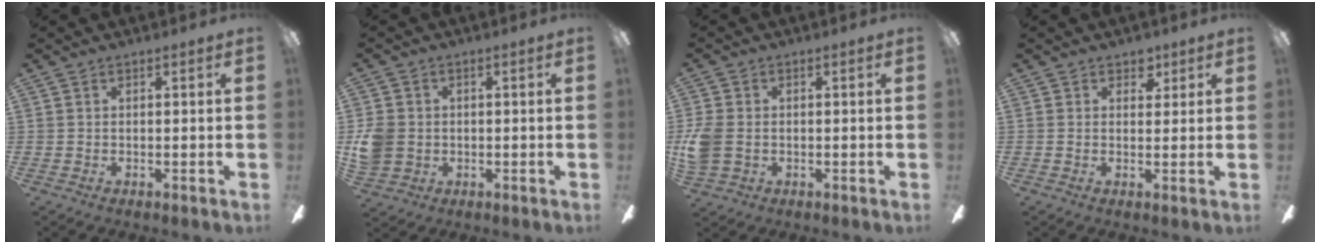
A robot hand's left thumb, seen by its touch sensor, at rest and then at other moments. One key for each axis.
{"total": 6.0, "fx": 0.1, "fy": 5.5, "fz": 2.3, "tx": -0.054, "ty": 0.013, "tz": 0.006}
{"total": 6.2, "fx": -0.3, "fy": 4.8, "fz": 4.0, "tx": -0.094, "ty": 0.007, "tz": -0.004}
{"total": 3.2, "fx": 2.2, "fy": 2.1, "fz": 1.1, "tx": -0.001, "ty": -0.007, "tz": 0.036}